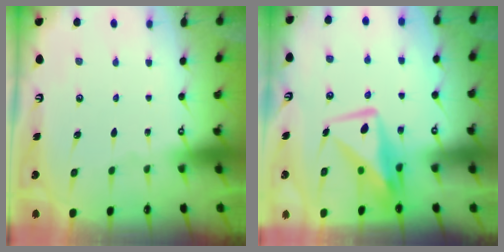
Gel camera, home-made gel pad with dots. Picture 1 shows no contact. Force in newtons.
{"total": 11.0, "press": 11.0, "slide": 0.8}